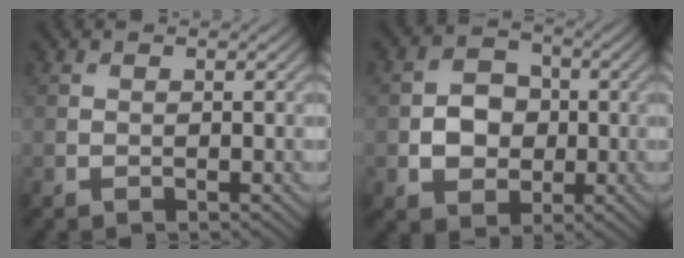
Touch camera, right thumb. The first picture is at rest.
{"total": 5.0, "force": [-0.6, 4.2, 2.7], "torque": [-0.049, 0.002, -0.018]}